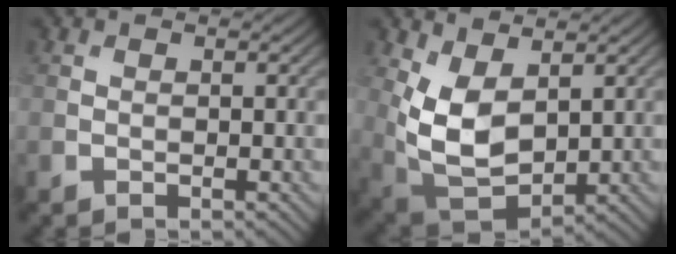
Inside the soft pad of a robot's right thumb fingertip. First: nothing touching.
{"total": 9.1, "force": [2.3, 5.2, 7.2], "torque": [-0.181, -0.008, 0.046]}